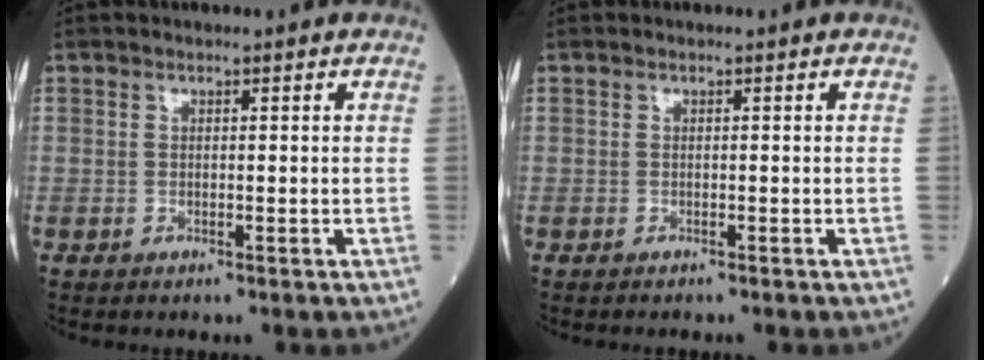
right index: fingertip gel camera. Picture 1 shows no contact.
{"total": 0.8, "force": [-0.7, 0.1, 0.3], "torque": [-0.005, -0.002, -0.012]}